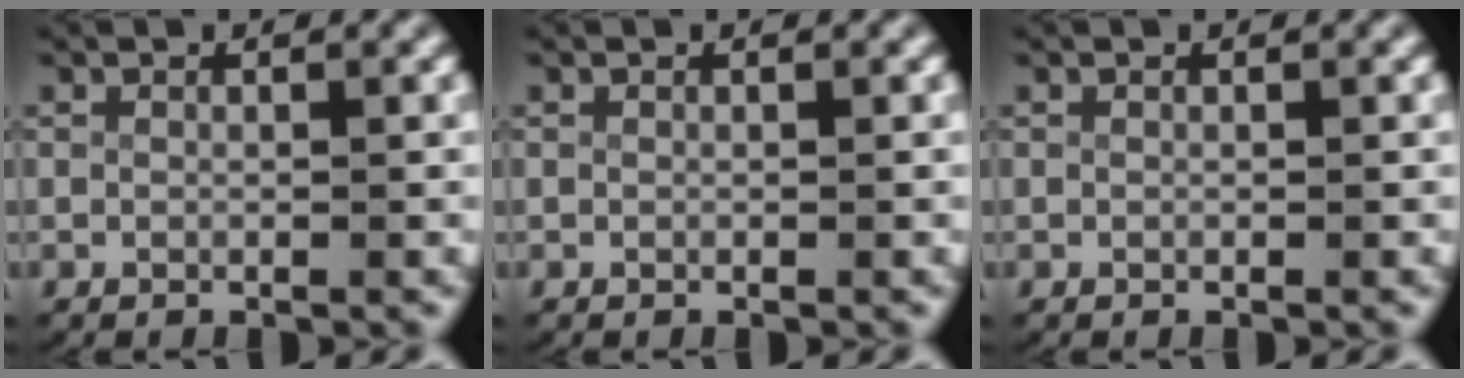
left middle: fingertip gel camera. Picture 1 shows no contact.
{"total": 0.0}
{"total": 0.0}